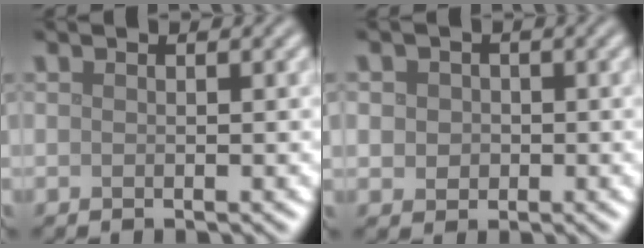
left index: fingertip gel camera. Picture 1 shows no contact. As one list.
[{"total": 3.0, "force": [0.6, 2.5, 1.4], "torque": [-0.015, 0.013, -0.002]}]